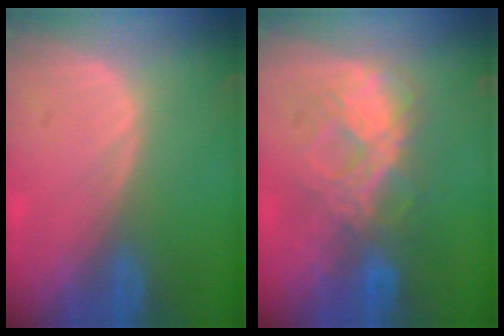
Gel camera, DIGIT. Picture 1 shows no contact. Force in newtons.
{"total": 7.8, "press": 7.3, "slide": 2.8}